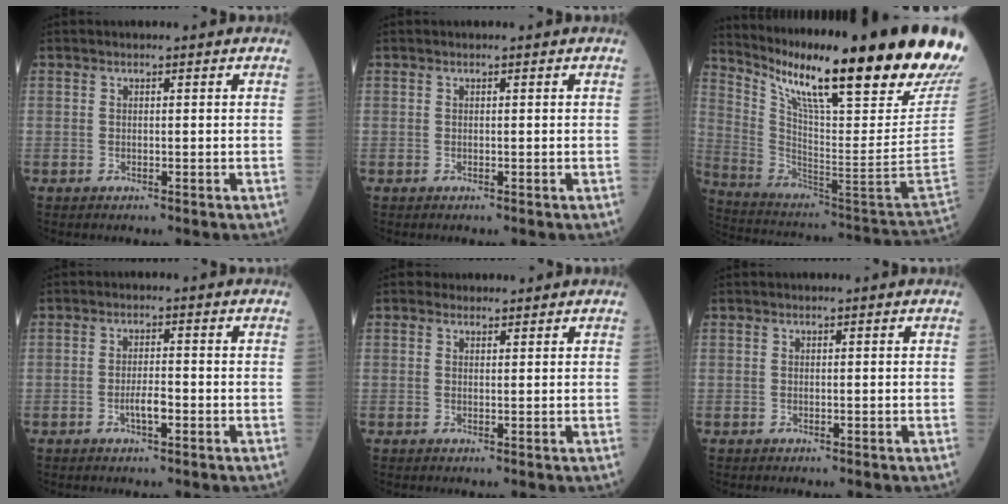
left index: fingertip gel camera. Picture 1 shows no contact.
{"total": 0.0}
{"total": 30.6, "force": [21.9, 0.4, 21.3], "torque": [-0.343, -0.065, 0.326]}
{"total": 2.5, "force": [-1.2, 0.6, 2.1], "torque": [-0.037, 0.002, -0.023]}
{"total": 1.4, "force": [1.2, 0.8, -0.2], "torque": [0.008, 0.006, 0.014]}
{"total": 0.0}